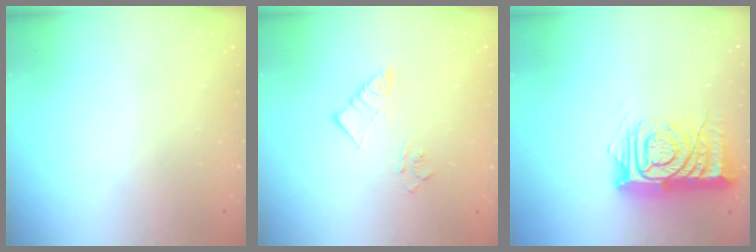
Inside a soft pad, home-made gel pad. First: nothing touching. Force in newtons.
{"total": 5.5, "press": 5.5, "slide": 0.4}
{"total": 13.0, "press": 13.0, "slide": 1.1}